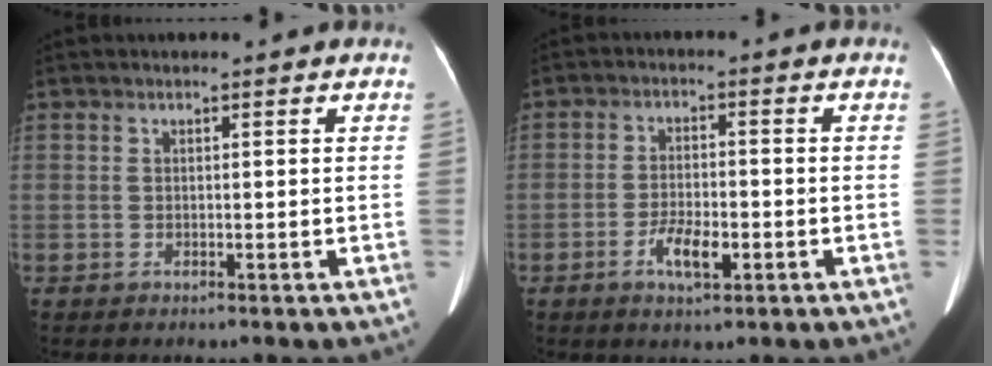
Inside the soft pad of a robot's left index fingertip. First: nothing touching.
{"total": 4.8, "force": [-2.2, 1.7, 4.0], "torque": [-0.077, 0.000, -0.037]}